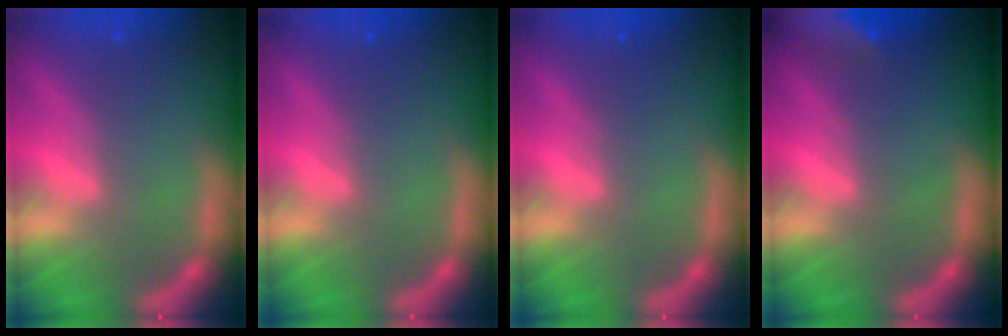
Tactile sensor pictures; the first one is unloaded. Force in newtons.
{"total": 0.0}
{"total": 0.0}
{"total": 10.0}